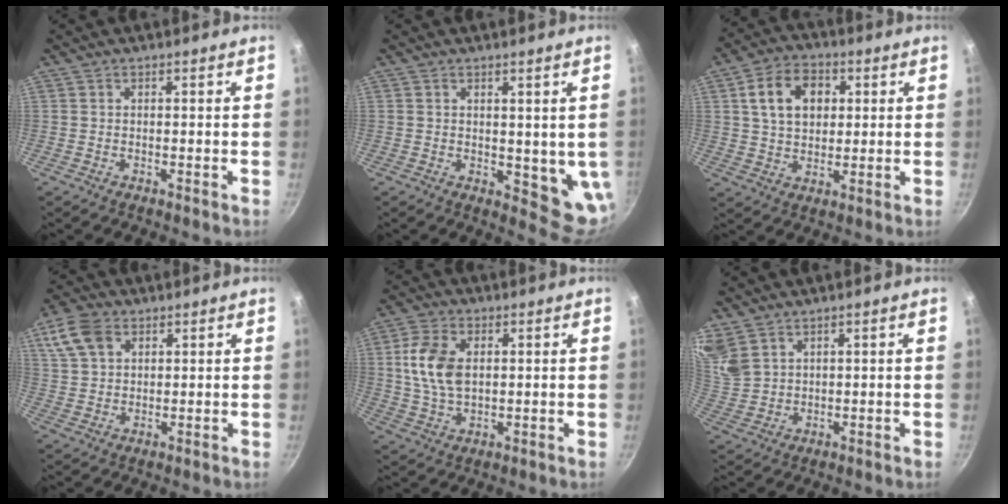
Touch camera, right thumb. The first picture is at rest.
{"total": 7.3, "force": [1.5, 3.9, 6.0], "torque": [-0.065, -0.025, 0.028]}
{"total": 11.0, "force": [2.8, 7.9, 7.1], "torque": [-0.099, 0.008, 0.043]}
{"total": 8.4, "force": [3.9, 5.6, 4.9], "torque": [-0.093, 0.003, 0.073]}
{"total": 10.1, "force": [1.8, 6.4, 7.7], "torque": [-0.137, -0.001, 0.034]}
{"total": 8.1, "force": [5.6, 4.9, 3.2], "torque": [-0.056, -0.012, 0.125]}